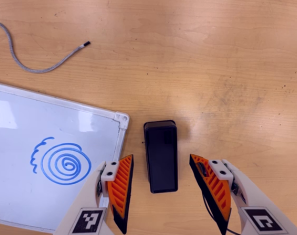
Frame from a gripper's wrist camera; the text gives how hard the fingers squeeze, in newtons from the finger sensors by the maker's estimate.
{"total": 0.0}